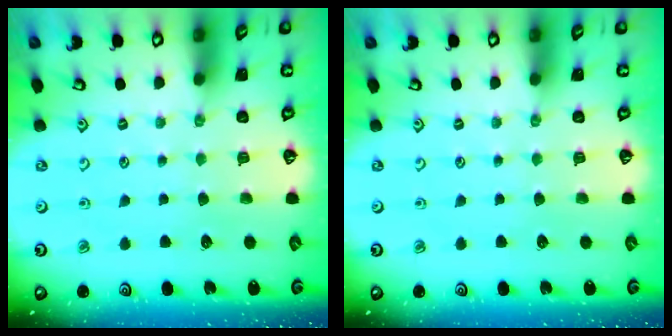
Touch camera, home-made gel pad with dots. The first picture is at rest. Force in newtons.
{"total": 0.0}